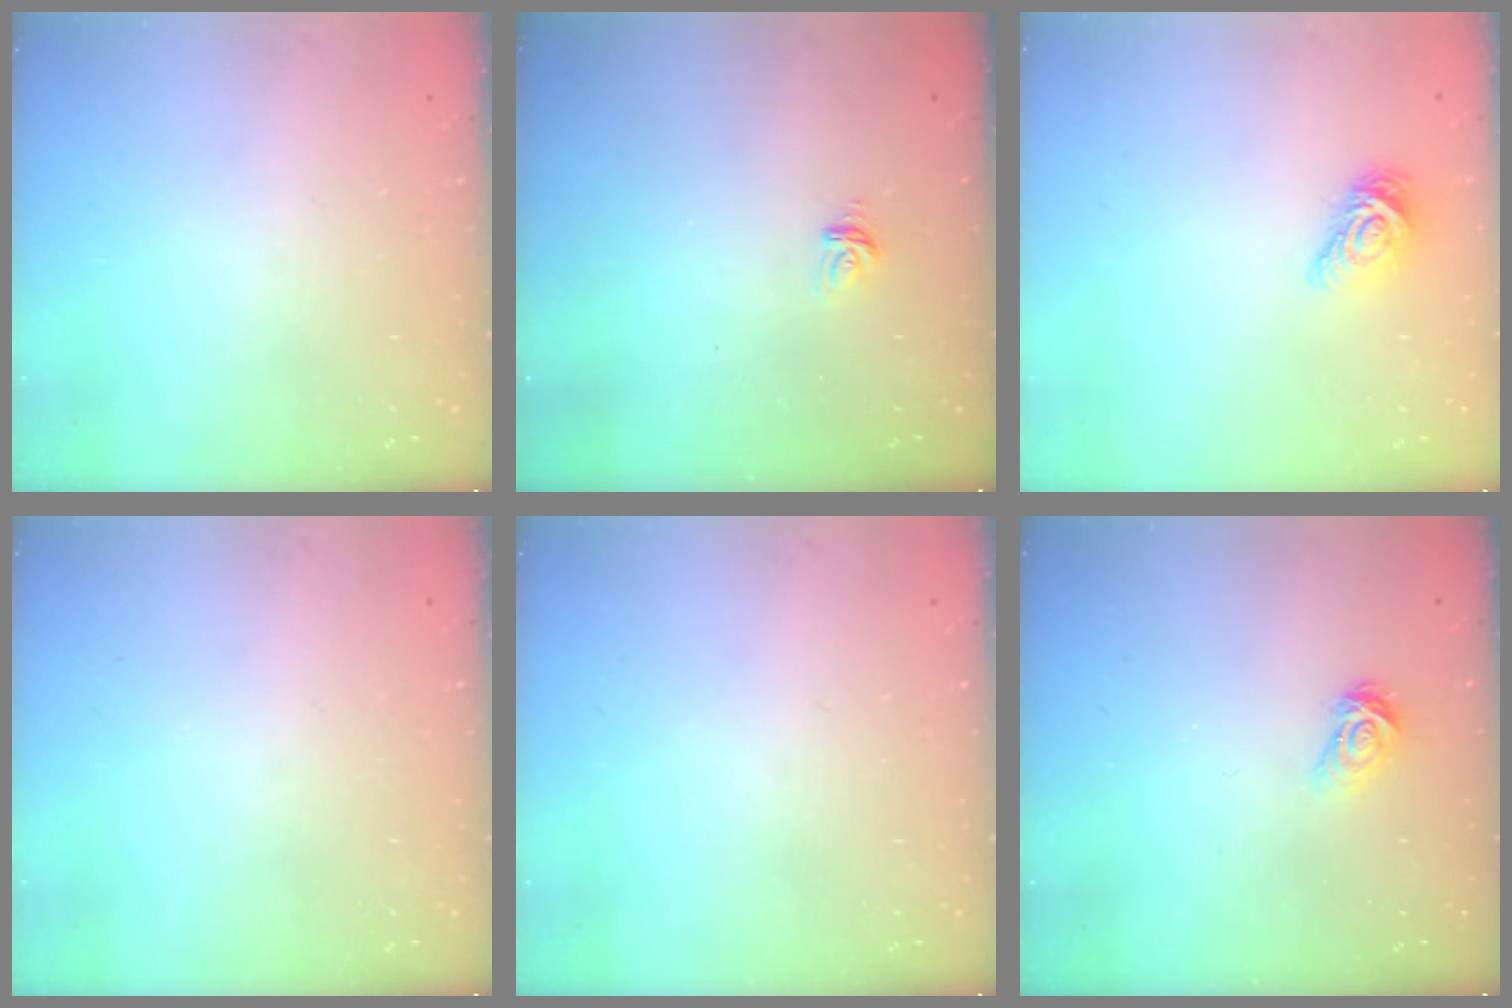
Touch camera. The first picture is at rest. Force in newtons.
{"total": 3.4, "press": 3.4, "slide": 0.2}
{"total": 9.4, "press": 9.4, "slide": 0.5}
{"total": 0.0}
{"total": 0.0}
{"total": 3.9, "press": 3.9, "slide": 0.4}